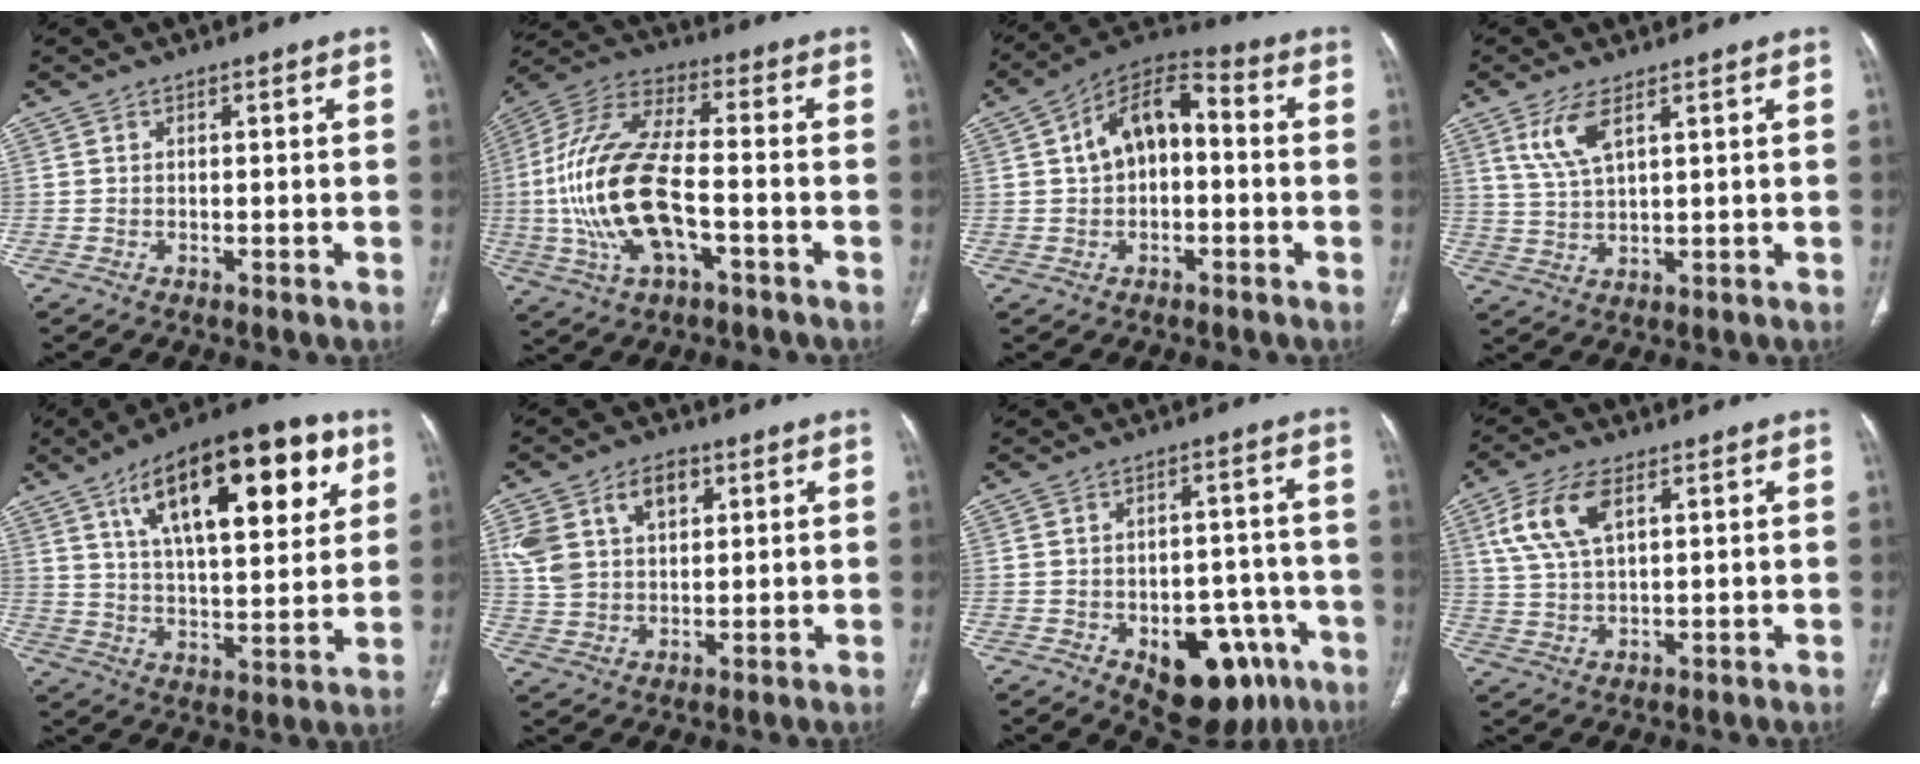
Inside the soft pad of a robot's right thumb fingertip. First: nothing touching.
{"total": 20.0, "force": [-3.5, 8.8, 17.6], "torque": [-0.381, 0.027, -0.061]}
{"total": 11.7, "force": [0.9, 7.1, 9.3], "torque": [-0.136, 0.042, -0.002]}
{"total": 6.2, "force": [3.3, 2.0, 4.9], "torque": [-0.107, -0.011, 0.077]}
{"total": 25.1, "force": [11.1, 10.0, 20.1], "torque": [-0.279, -0.016, 0.177]}
{"total": 11.4, "force": [4.7, 7.5, 7.2], "torque": [-0.120, -0.002, 0.096]}
{"total": 15.6, "force": [-7.1, 9.1, 10.6], "torque": [-0.098, 0.038, -0.082]}
{"total": 9.4, "force": [4.0, 4.5, 7.3], "torque": [-0.155, -0.002, 0.081]}